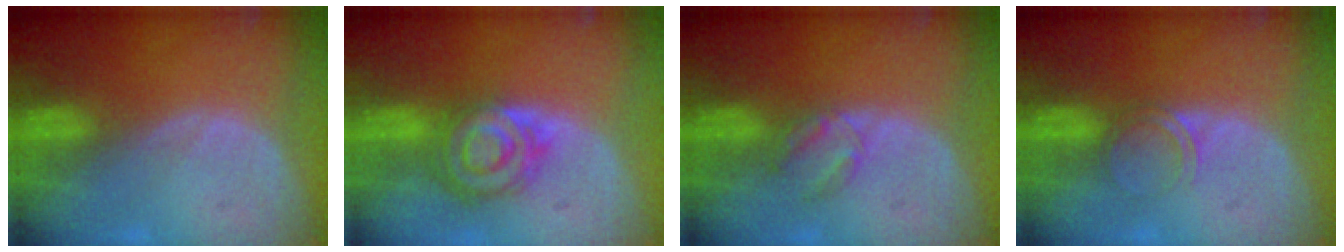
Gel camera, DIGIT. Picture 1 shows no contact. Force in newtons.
{"total": 8.0, "press": 7.1, "slide": 3.7}
{"total": 2.8, "press": 2.8, "slide": 0.3}
{"total": 2.5, "press": 2.1, "slide": 1.2}